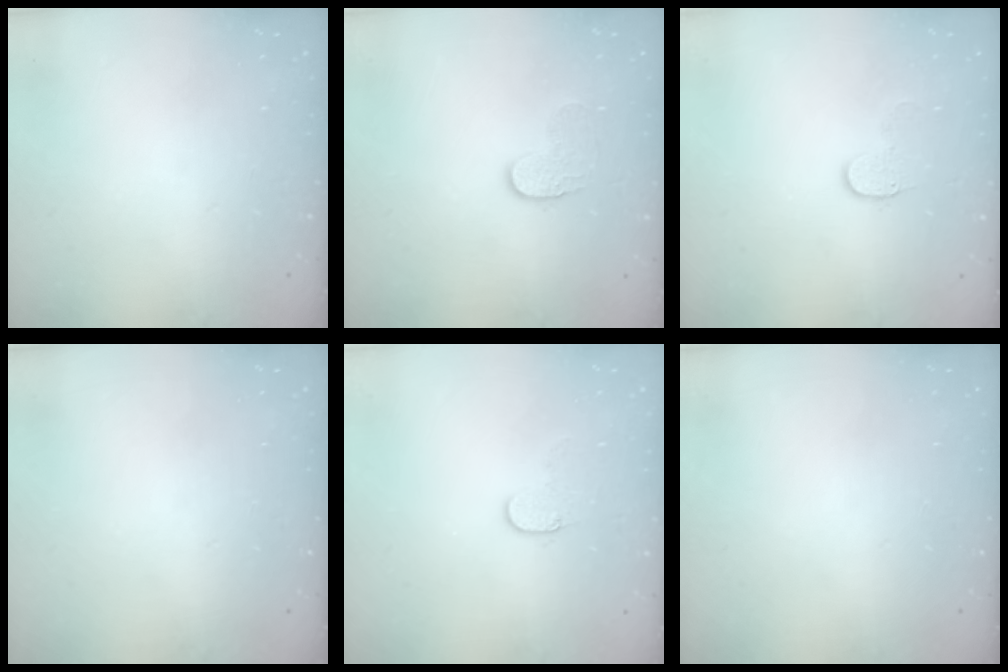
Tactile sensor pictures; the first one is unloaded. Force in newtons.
{"total": 6.3, "press": 6.3, "slide": 0.4}
{"total": 6.0, "press": 6.0, "slide": 0.6}
{"total": 0.0}
{"total": 5.5, "press": 5.5, "slide": 0.5}
{"total": 0.0}